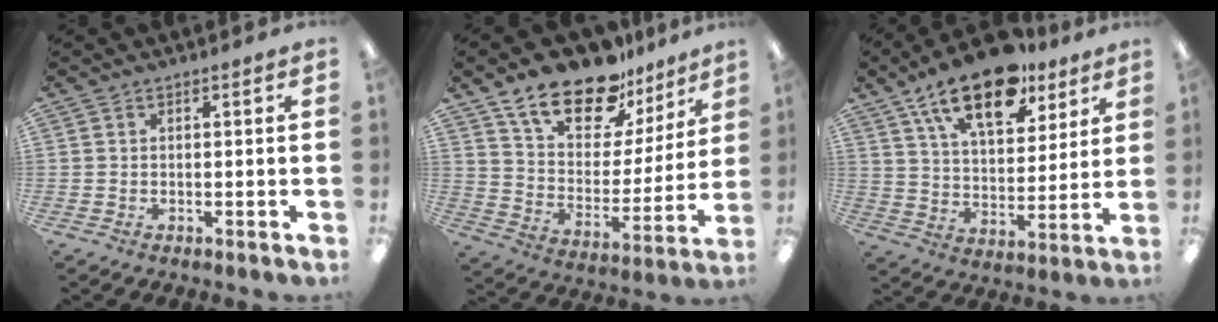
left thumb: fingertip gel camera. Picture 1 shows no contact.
{"total": 19.0, "force": [15.0, 8.5, 8.2], "torque": [-0.151, -0.100, 0.266]}
{"total": 19.1, "force": [12.9, 8.8, 11.0], "torque": [-0.181, -0.062, 0.221]}